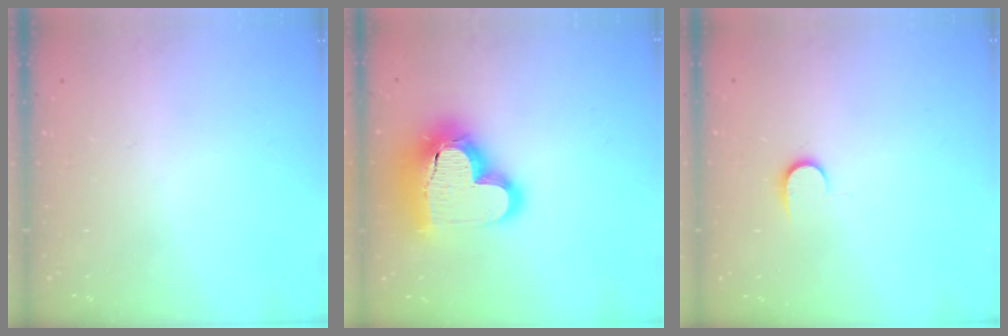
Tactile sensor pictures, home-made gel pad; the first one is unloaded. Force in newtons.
{"total": 23.9, "press": 23.8, "slide": 2.0}
{"total": 6.4, "press": 6.4, "slide": 0.6}